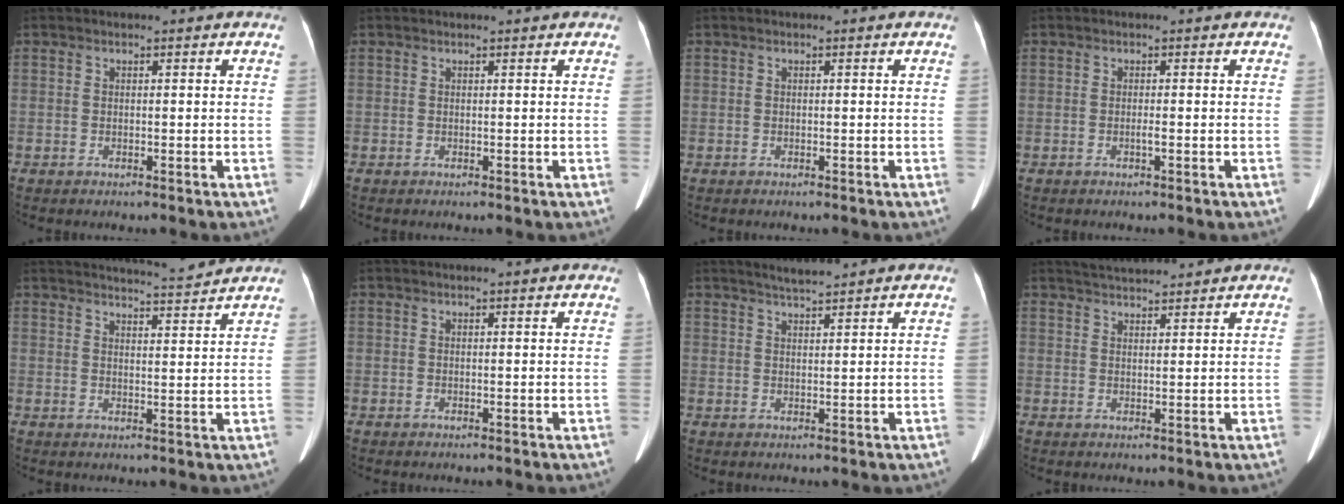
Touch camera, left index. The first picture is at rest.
{"total": 1.0, "force": [0.9, 0.0, 0.3], "torque": [-0.008, 0.011, 0.014]}
{"total": 0.0}
{"total": 0.6, "force": [-0.3, -0.1, 0.5], "torque": [-0.011, 0.000, -0.004]}
{"total": 7.3, "force": [7.1, -0.8, 1.4], "torque": [-0.030, -0.001, 0.096]}
{"total": 2.7, "force": [2.4, 0.2, 1.2], "torque": [-0.016, 0.014, 0.024]}
{"total": 2.9, "force": [2.7, -0.3, 0.9], "torque": [-0.021, 0.006, 0.052]}
{"total": 5.2, "force": [5.0, 0.2, 1.3], "torque": [-0.031, 0.027, 0.081]}